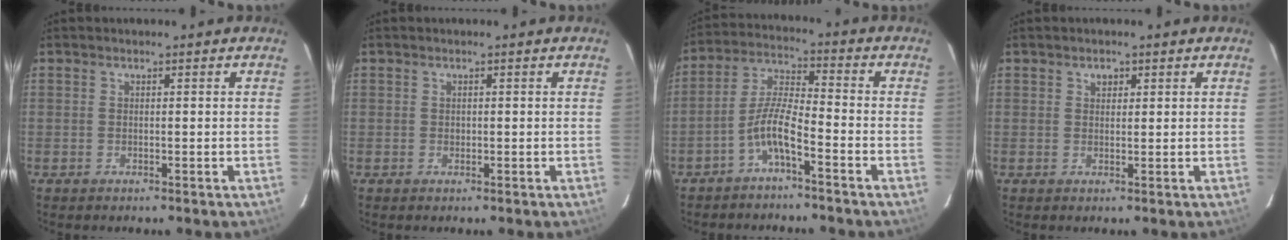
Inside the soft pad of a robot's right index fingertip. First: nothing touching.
{"total": 0.6, "force": [0.0, 0.6, 0.1], "torque": [0.001, 0.001, 0.002]}
{"total": 7.2, "force": [-4.3, 1.1, 5.7], "torque": [-0.131, 0.016, -0.086]}
{"total": 1.5, "force": [0.7, 1.2, 0.5], "torque": [-0.005, 0.006, 0.012]}